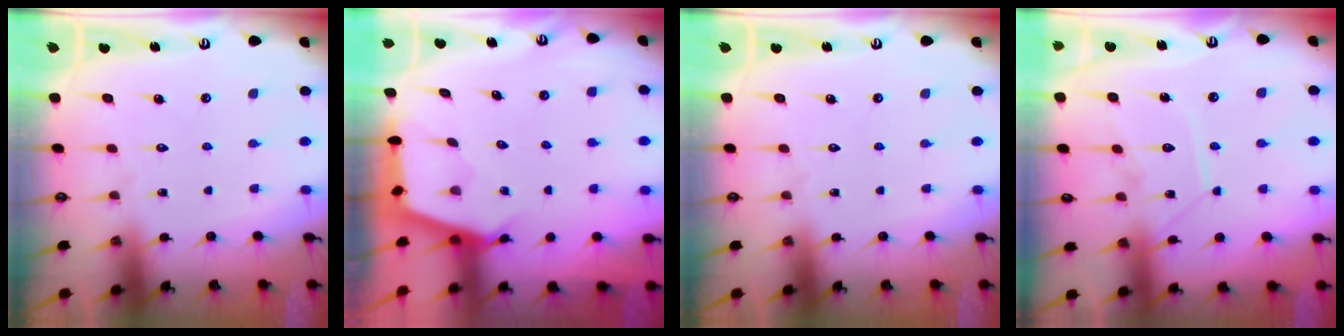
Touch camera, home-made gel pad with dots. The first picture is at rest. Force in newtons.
{"total": 2.7, "press": 2.7, "slide": 0.3}
{"total": 0.0}
{"total": 10.6, "press": 10.6, "slide": 0.5}